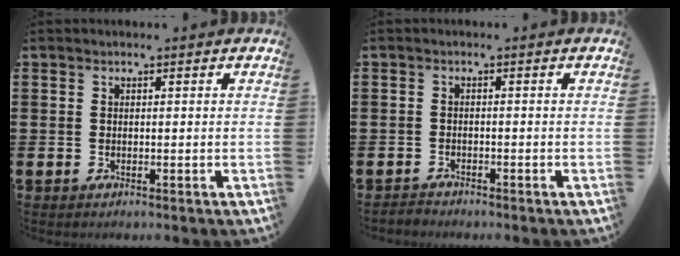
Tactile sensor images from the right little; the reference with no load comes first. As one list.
[{"total": 1.0, "force": [-1.0, 0.1, -0.1], "torque": [0.000, 0.001, -0.021]}]